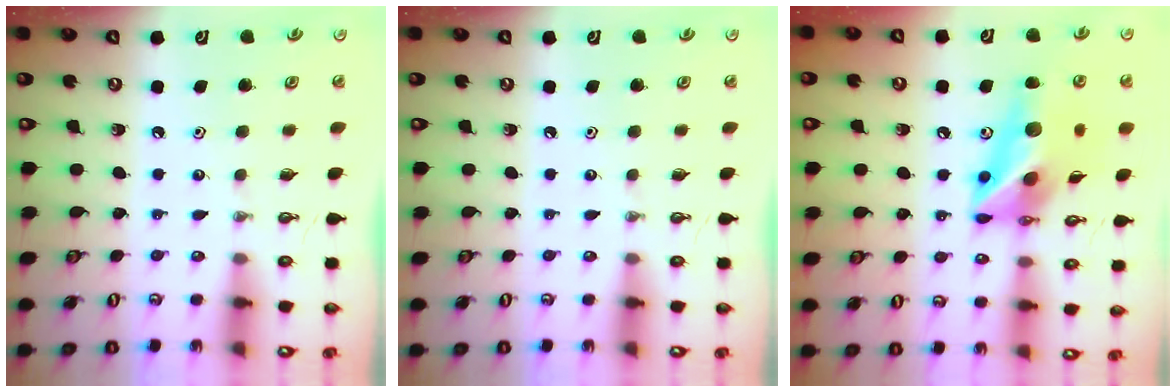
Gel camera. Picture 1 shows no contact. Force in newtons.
{"total": 0.0}
{"total": 15.7, "press": 15.5, "slide": 2.5}